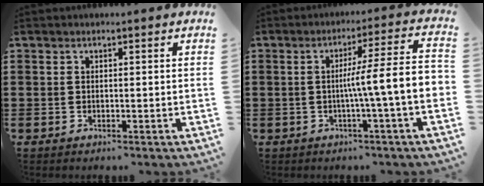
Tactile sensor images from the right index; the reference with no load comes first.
{"total": 8.2, "force": [-1.3, -0.3, 8.1], "torque": [-0.135, -0.010, -0.029]}